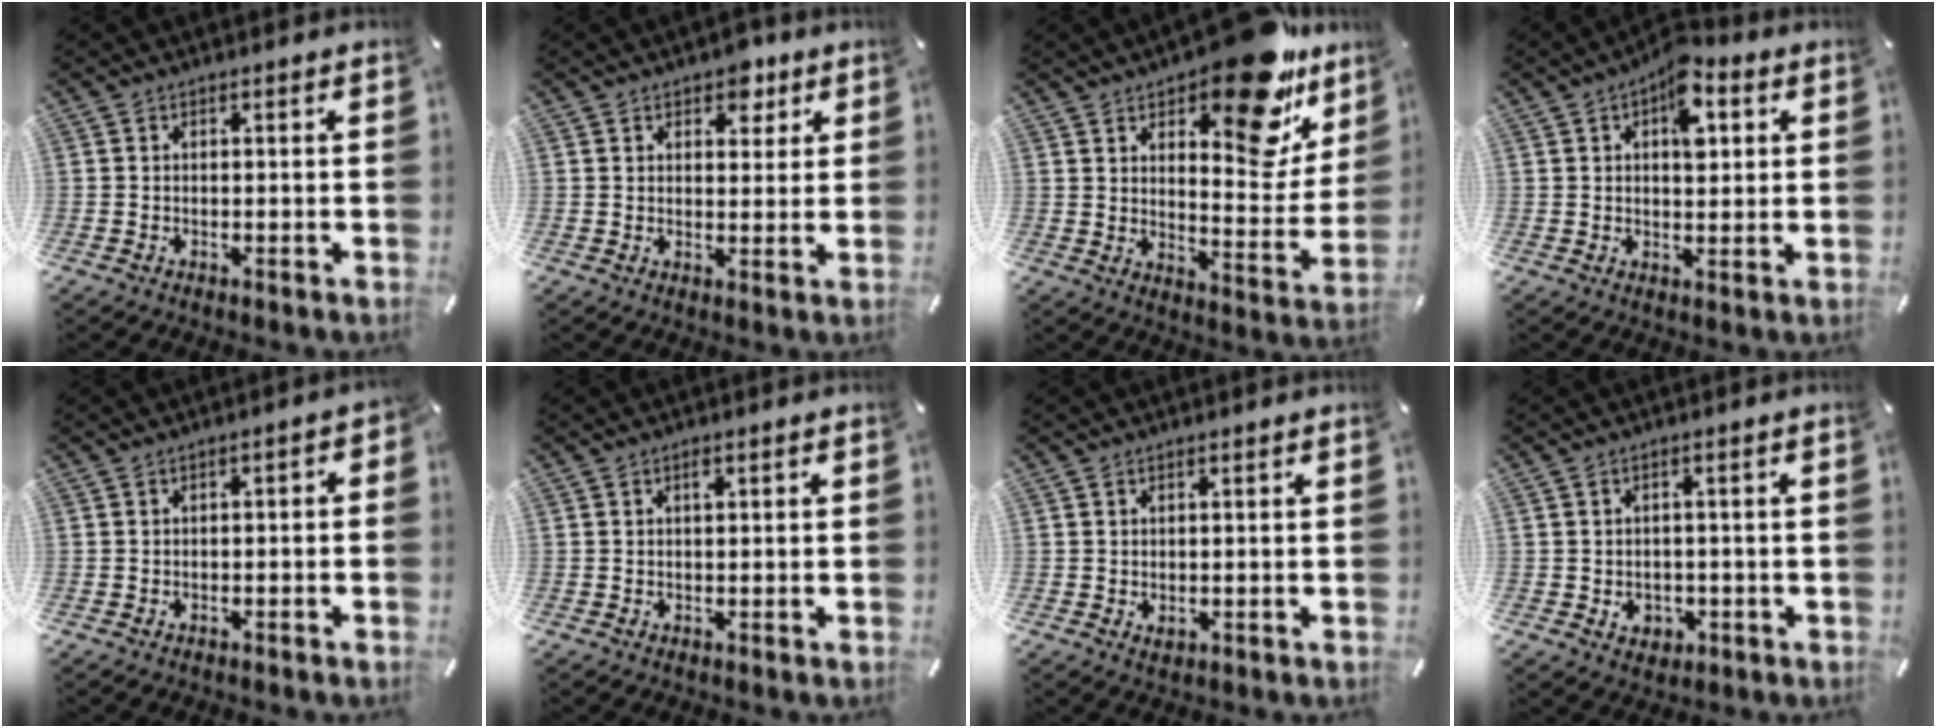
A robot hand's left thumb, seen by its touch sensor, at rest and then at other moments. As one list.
[{"total": 5.1, "force": [3.3, 3.4, 1.9], "torque": [0.000, -0.010, 0.051]}, {"total": 19.2, "force": [13.2, 8.0, 11.4], "torque": [-0.137, -0.100, 0.217]}, {"total": 9.2, "force": [3.3, 5.3, 6.7], "torque": [-0.071, -0.011, 0.049]}, {"total": 2.1, "force": [-1.2, 1.0, 1.5], "torque": [-0.024, 0.010, -0.022]}, {"total": 1.0, "force": [0.5, 0.4, 0.8], "torque": [-0.016, 0.005, 0.008]}, {"total": 0.7, "force": [0.2, 0.6, 0.4], "torque": [-0.007, 0.003, 0.003]}, {"total": 3.2, "force": [-0.5, 3.0, 1.0], "torque": [-0.005, -0.002, -0.012]}]